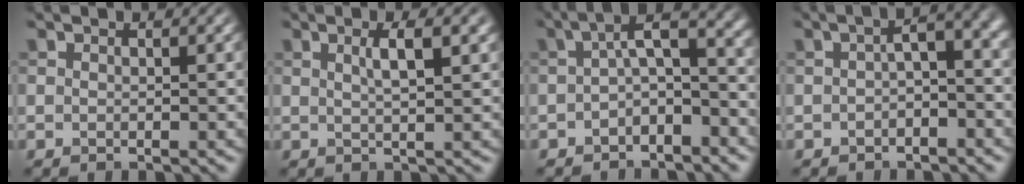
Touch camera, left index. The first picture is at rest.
{"total": 3.2, "force": [0.9, 0.9, 2.9], "torque": [-0.038, 0.009, 0.012]}
{"total": 5.0, "force": [-1.2, 1.8, 4.5], "torque": [-0.066, 0.015, -0.032]}
{"total": 3.8, "force": [-0.5, 1.3, 3.5], "torque": [-0.052, 0.011, -0.016]}